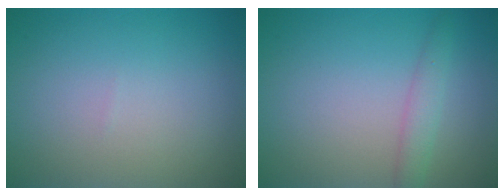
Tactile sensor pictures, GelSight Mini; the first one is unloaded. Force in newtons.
{"total": 1.8, "press": 1.8, "slide": 0.0}